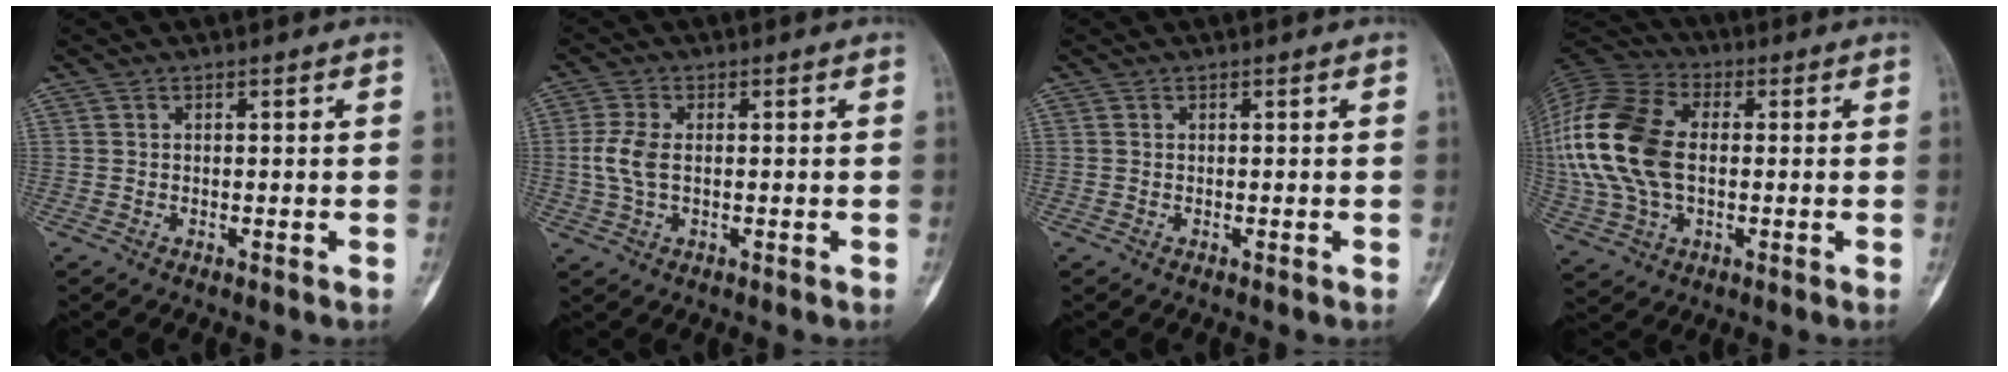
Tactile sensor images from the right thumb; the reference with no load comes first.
{"total": 5.3, "force": [0.1, 2.9, 4.4], "torque": [-0.114, 0.004, 0.000]}
{"total": 0.0}
{"total": 20.2, "force": [0.4, 12.8, 15.6], "torque": [-0.345, 0.013, 0.008]}